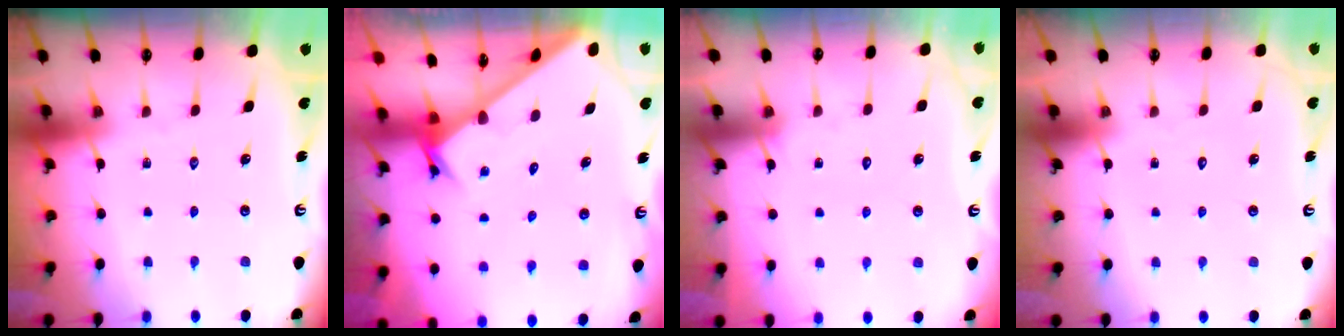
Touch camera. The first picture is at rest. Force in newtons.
{"total": 2.4, "press": 2.4, "slide": 0.2}
{"total": 2.0, "press": 2.0, "slide": 0.0}
{"total": 1.6, "press": 1.6, "slide": 0.1}